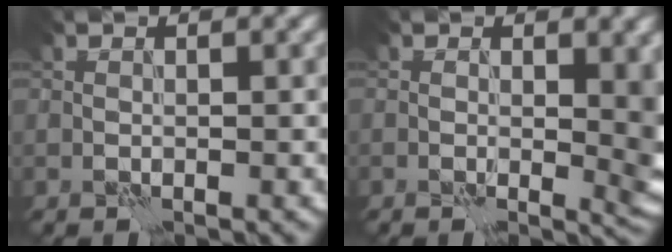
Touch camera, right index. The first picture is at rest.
{"total": 4.5, "force": [0.0, 2.0, 4.0], "torque": [-0.045, -0.006, 0.001]}